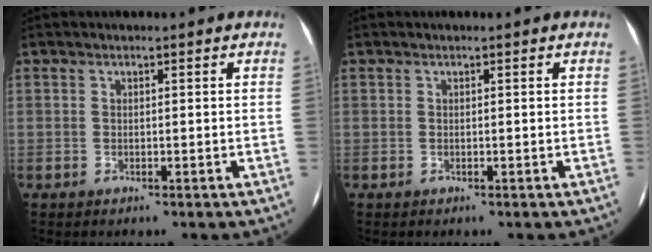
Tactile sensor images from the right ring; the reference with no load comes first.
{"total": 0.0}